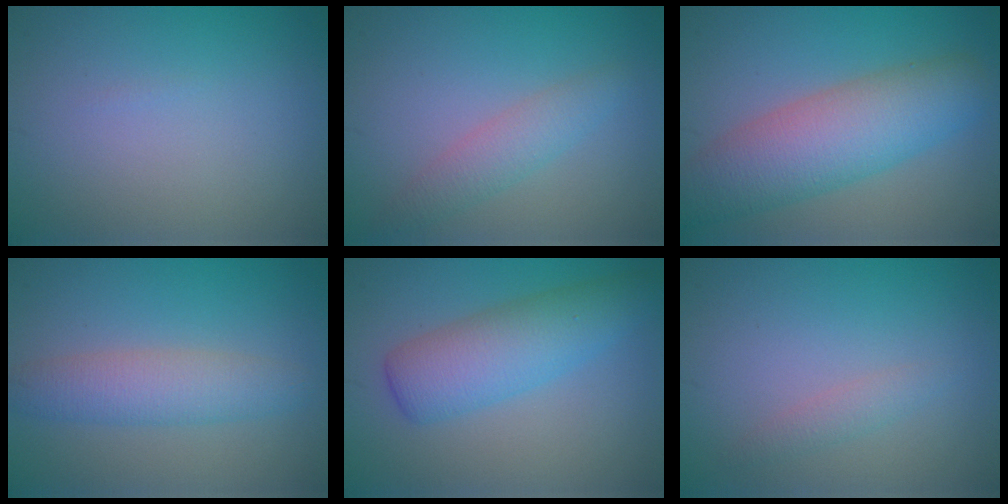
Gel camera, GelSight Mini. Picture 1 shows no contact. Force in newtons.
{"total": 2.3, "press": 2.3, "slide": 0.0}
{"total": 7.3, "press": 7.3, "slide": 0.3}
{"total": 3.7, "press": 3.7, "slide": 0.1}
{"total": 5.0, "press": 5.0, "slide": 0.1}
{"total": 1.2, "press": 1.2, "slide": 0.1}